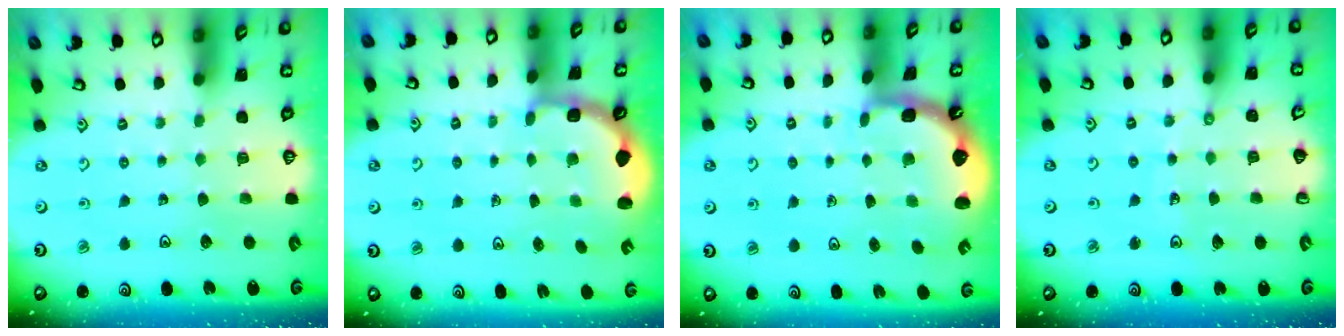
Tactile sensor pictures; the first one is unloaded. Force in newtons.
{"total": 2.7, "press": 2.1, "slide": 1.7}
{"total": 2.5, "press": 1.9, "slide": 1.6}
{"total": 4.2, "press": 4.2, "slide": 0.4}